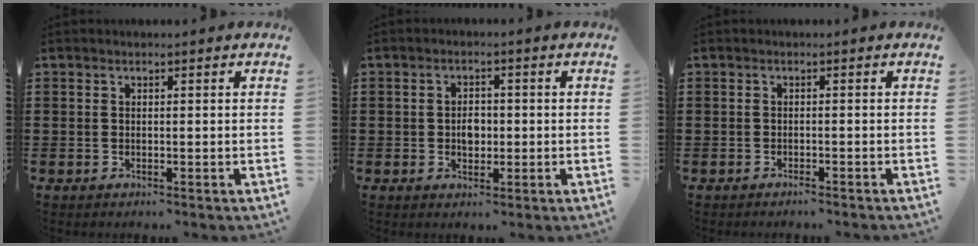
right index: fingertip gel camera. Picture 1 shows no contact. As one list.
[{"total": 2.7, "force": [-0.2, 1.8, 2.1], "torque": [-0.033, 0.002, -0.006]}, {"total": 0.8, "force": [-0.8, -0.1, 0.1], "torque": [-0.005, -0.004, -0.015]}]